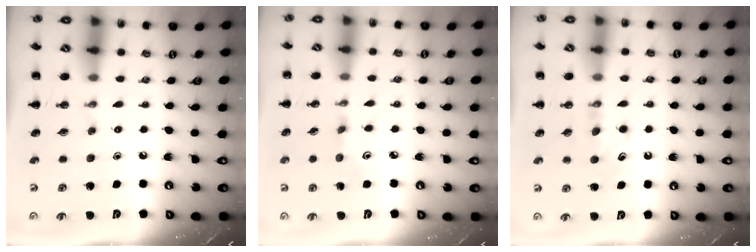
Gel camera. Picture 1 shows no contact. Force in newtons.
{"total": 3.8, "press": 3.7, "slide": 1.0}
{"total": 5.1, "press": 4.9, "slide": 1.6}